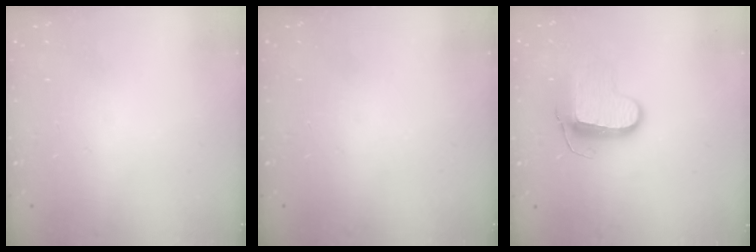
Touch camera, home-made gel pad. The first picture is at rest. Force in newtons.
{"total": 0.0}
{"total": 10.3, "press": 10.3, "slide": 0.4}